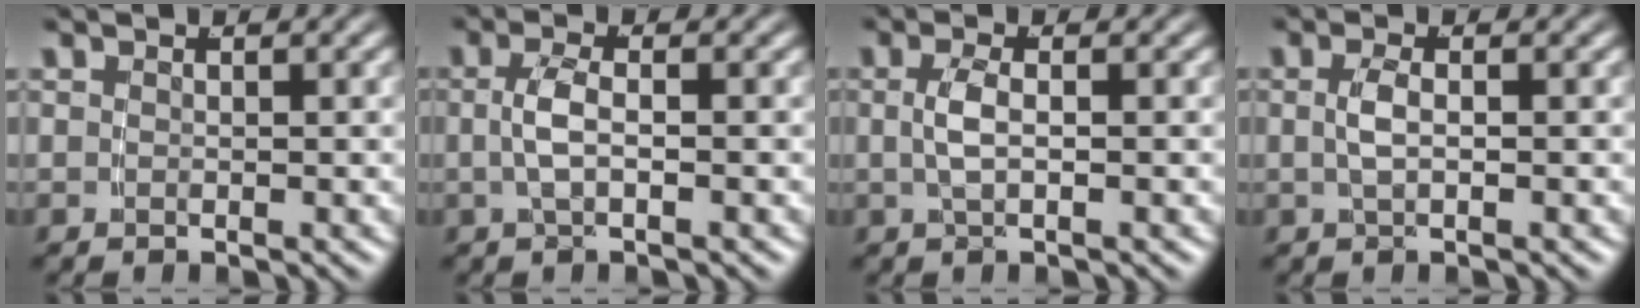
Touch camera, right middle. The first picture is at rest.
{"total": 2.2, "force": [-0.3, 0.2, 2.2], "torque": [-0.048, 0.000, -0.001]}
{"total": 1.9, "force": [-0.1, 0.1, 1.9], "torque": [-0.044, -0.001, 0.003]}
{"total": 1.7, "force": [-0.2, 0.0, 1.7], "torque": [-0.037, -0.001, 0.003]}